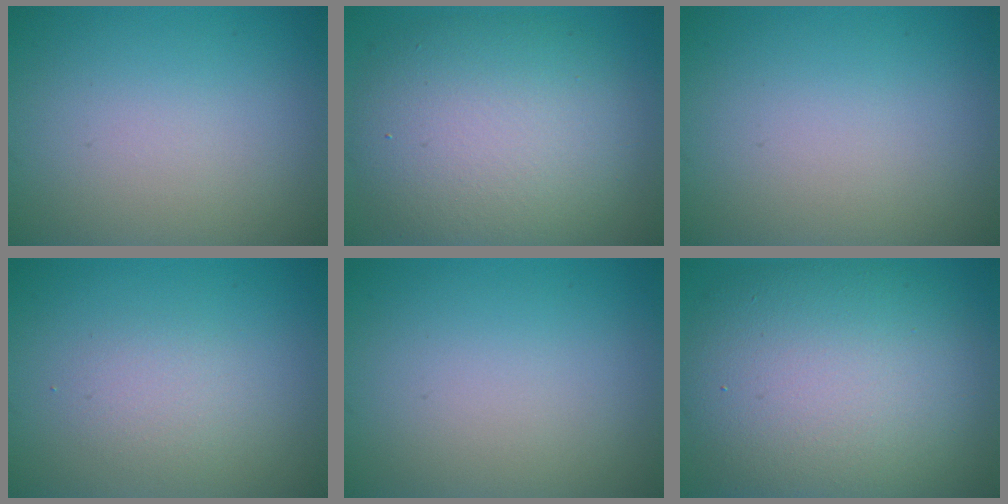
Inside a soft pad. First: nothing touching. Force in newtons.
{"total": 9.5, "press": 9.4, "slide": 0.6}
{"total": 0.0}
{"total": 1.6, "press": 1.6, "slide": 0.2}
{"total": 0.0}
{"total": 12.4, "press": 12.4, "slide": 0.5}